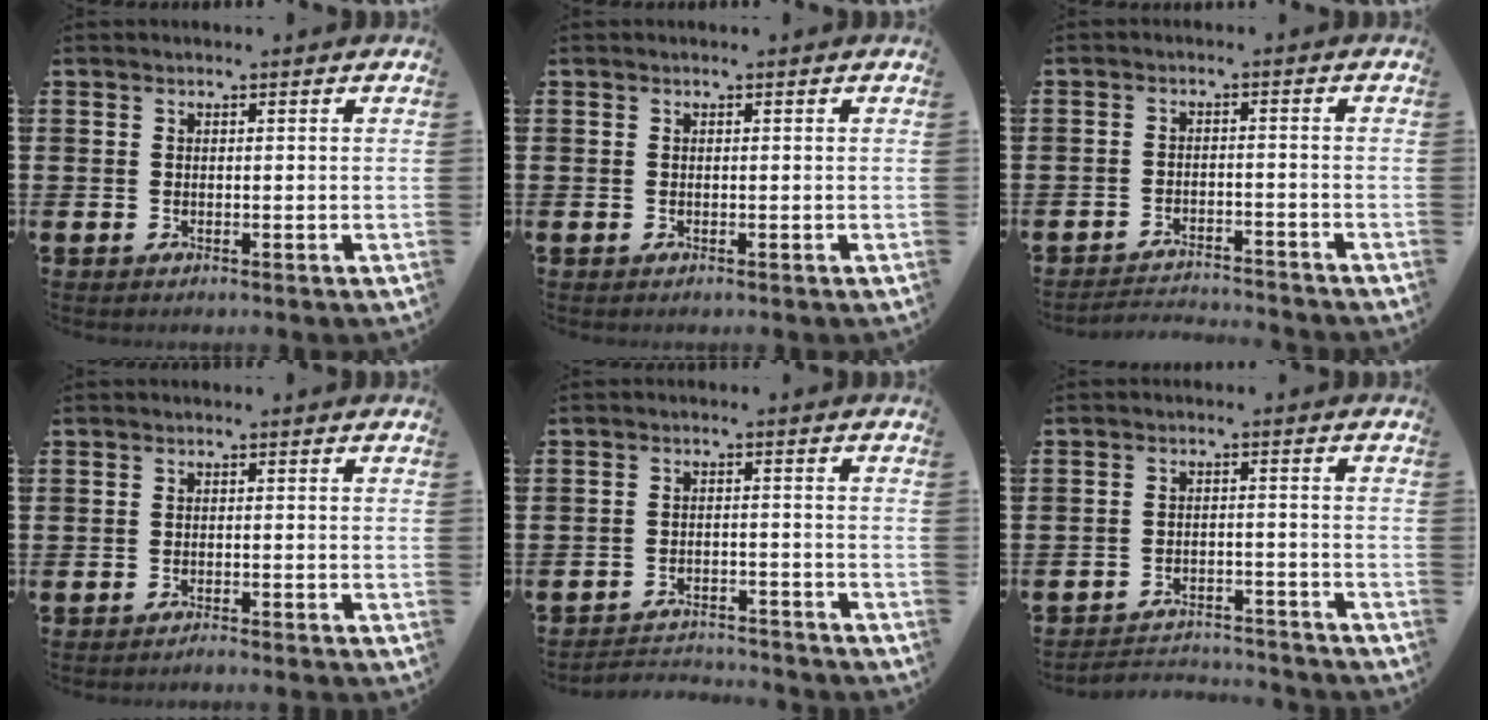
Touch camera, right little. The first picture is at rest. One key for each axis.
{"total": 0.0}
{"total": 2.7, "fx": -2.7, "fy": -0.1, "fz": 0.0, "tx": -0.005, "ty": 0.002, "tz": -0.058}
{"total": 0.9, "fx": -0.9, "fy": -0.1, "fz": 0.2, "tx": -0.003, "ty": -0.003, "tz": -0.018}
{"total": 2.9, "fx": -2.9, "fy": 0.1, "fz": -0.1, "tx": -0.005, "ty": 0.003, "tz": -0.062}
{"total": 3.0, "fx": -3.0, "fy": 0.2, "fz": -0.1, "tx": -0.005, "ty": 0.003, "tz": -0.065}